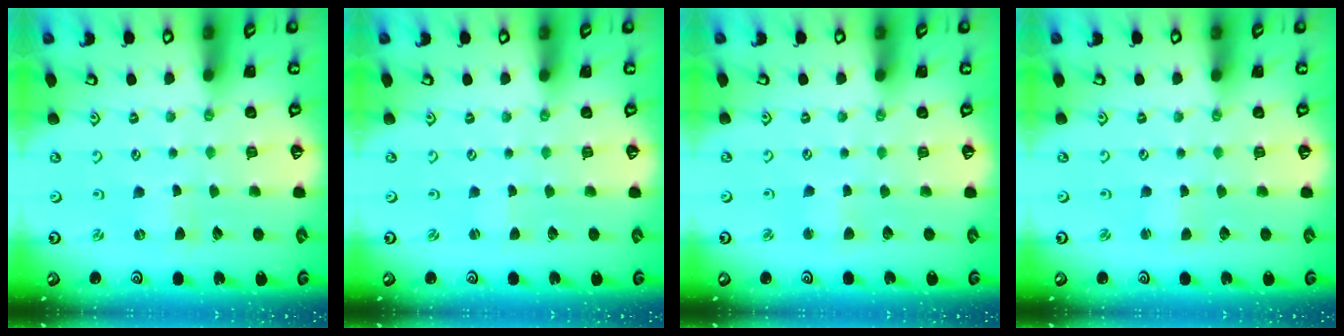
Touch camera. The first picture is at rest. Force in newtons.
{"total": 0.0}
{"total": 2.5, "press": 2.5, "slide": 0.3}
{"total": 1.0, "press": 1.0, "slide": 0.0}